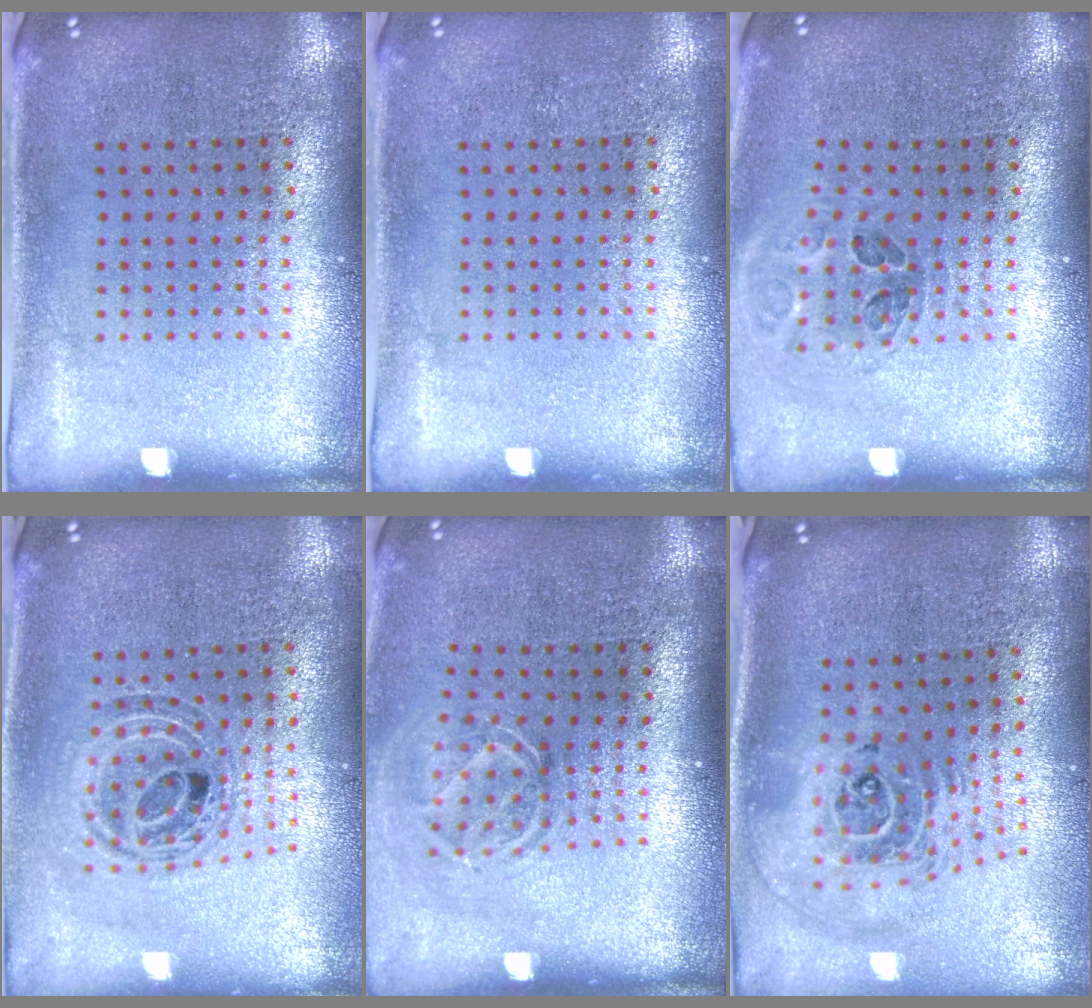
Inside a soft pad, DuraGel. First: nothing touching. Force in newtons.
{"total": 0.0}
{"total": 1.0, "press": 0.9, "slide": 0.1}
{"total": 0.8, "press": 0.8, "slide": 0.2}
{"total": 1.7, "press": 1.3, "slide": 1.2}
{"total": 2.5, "press": 1.8, "slide": 1.7}